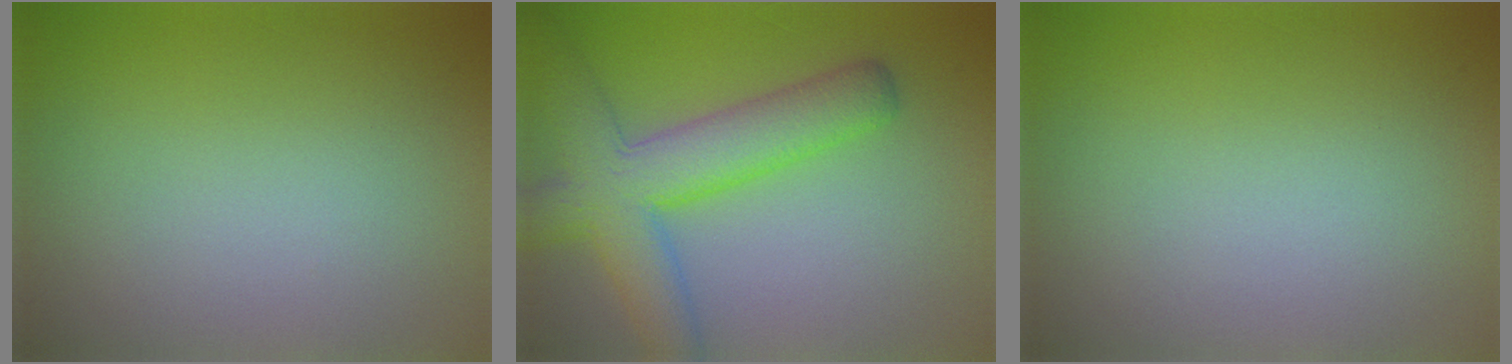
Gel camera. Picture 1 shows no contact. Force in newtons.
{"total": 7.5, "press": 7.5, "slide": 0.3}
{"total": 0.0}